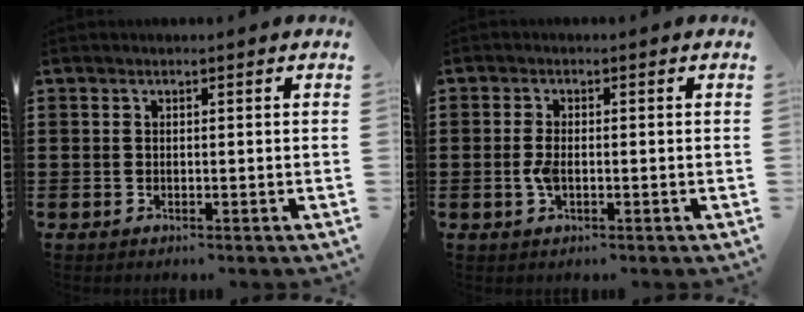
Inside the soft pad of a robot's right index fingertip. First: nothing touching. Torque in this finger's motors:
{"motor_torque": [0.96, 0.21, 0.37, 0.11]}